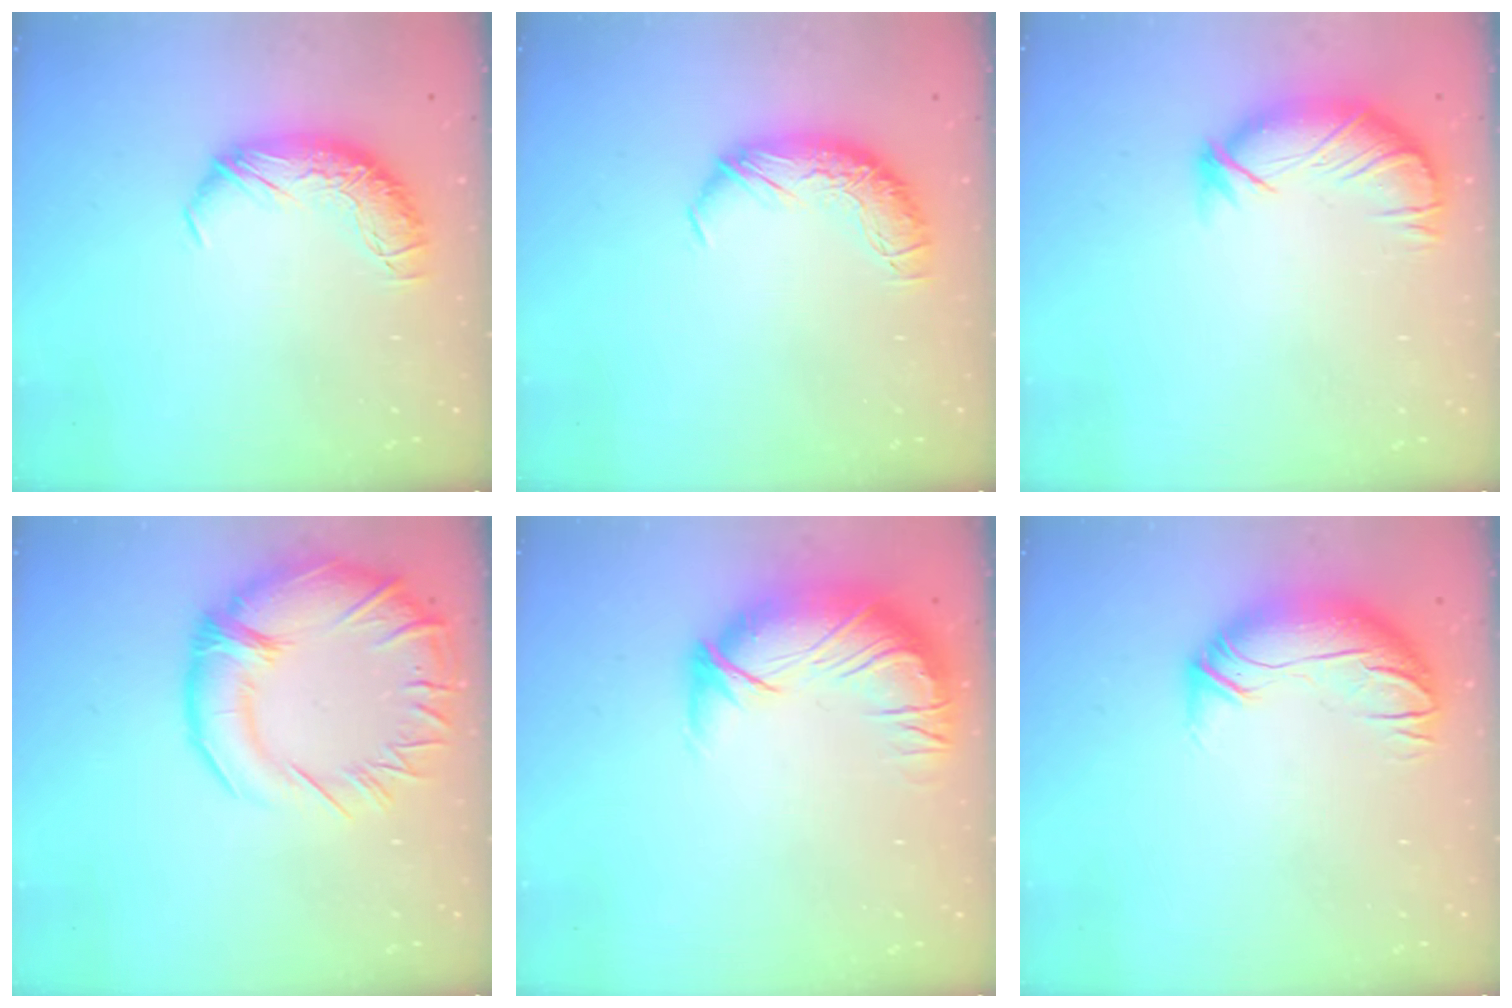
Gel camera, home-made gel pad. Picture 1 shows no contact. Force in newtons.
{"total": 0.0}
{"total": 3.8, "press": 3.2, "slide": 2.1}
{"total": 9.5, "press": 9.1, "slide": 3.0}
{"total": 2.8, "press": 0.4, "slide": 2.8}
{"total": 2.9, "press": 0.3, "slide": 2.9}